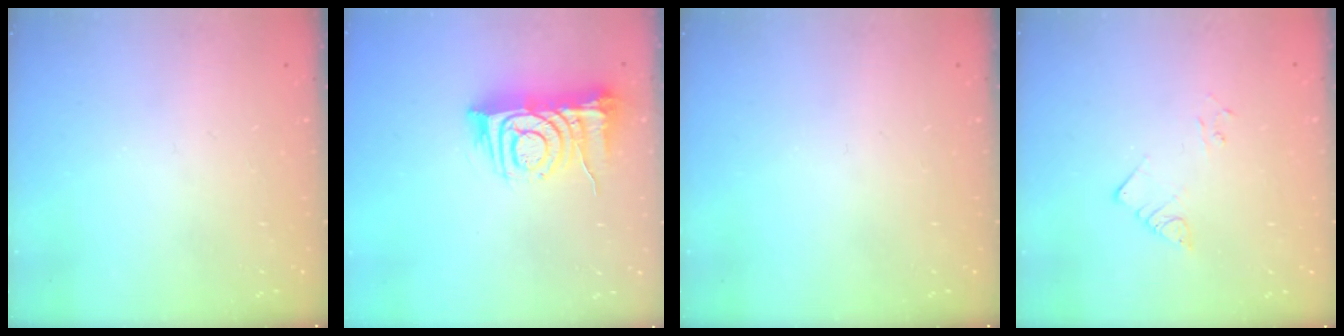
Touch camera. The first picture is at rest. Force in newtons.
{"total": 10.2, "press": 10.2, "slide": 1.2}
{"total": 0.0}
{"total": 2.2, "press": 2.2, "slide": 0.2}